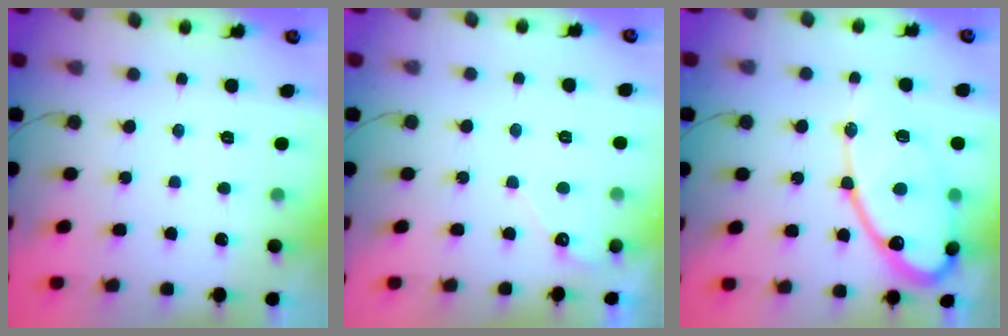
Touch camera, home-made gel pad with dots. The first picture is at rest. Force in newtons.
{"total": 3.4, "press": 3.4, "slide": 0.1}
{"total": 18.3, "press": 18.2, "slide": 1.7}